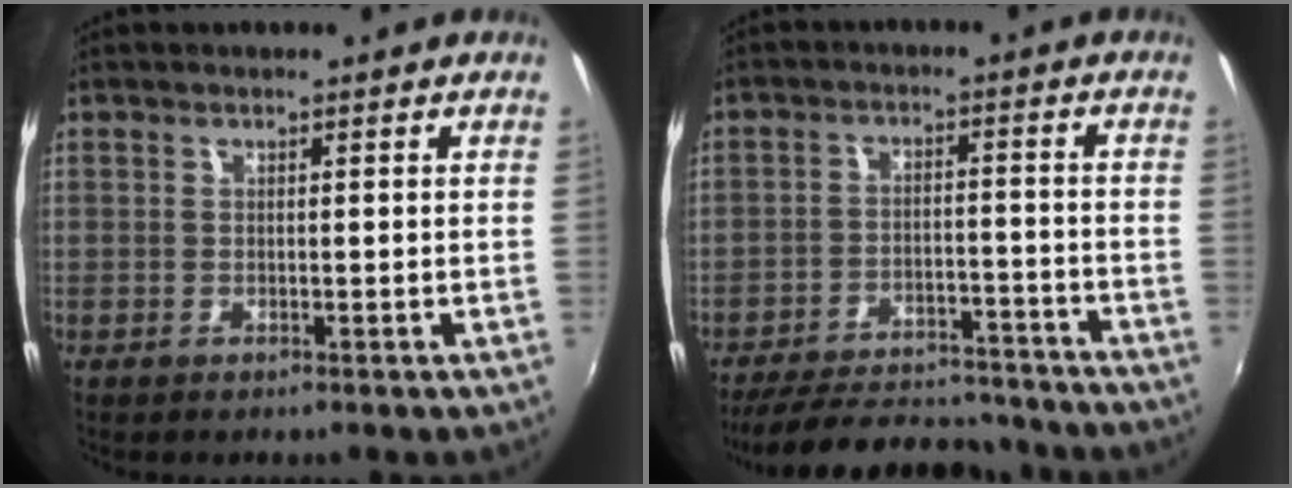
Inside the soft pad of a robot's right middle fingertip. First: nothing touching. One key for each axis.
{"total": 18.5, "fx": -16.3, "fy": 5.8, "fz": 6.5, "tx": -0.141, "ty": 0.018, "tz": -0.218}